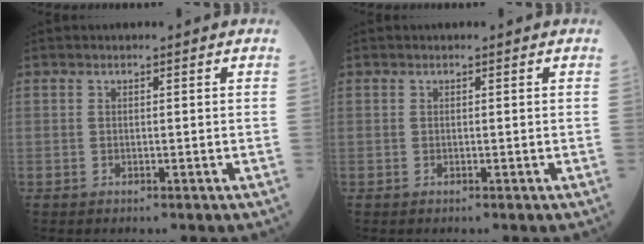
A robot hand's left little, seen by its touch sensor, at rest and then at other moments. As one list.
[{"total": 0.0}]